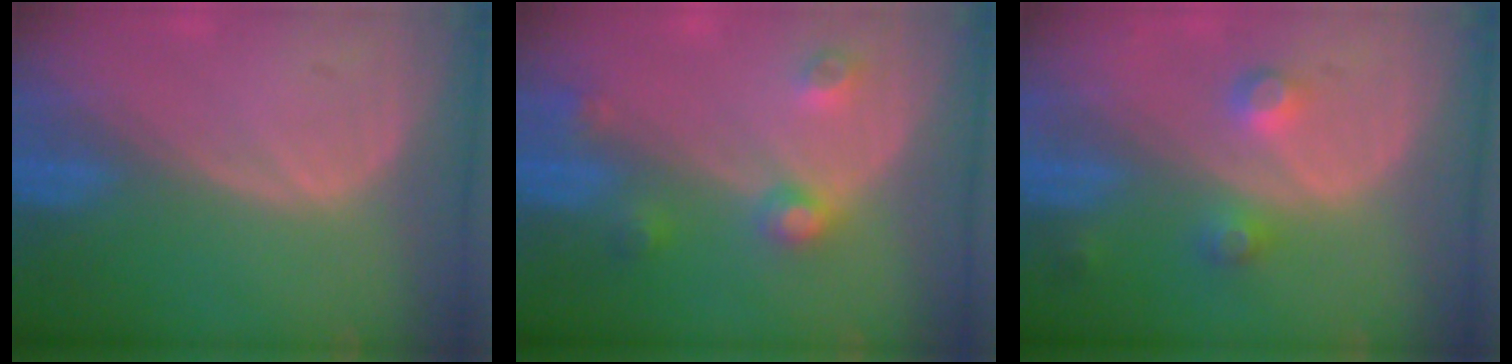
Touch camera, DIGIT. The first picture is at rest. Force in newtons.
{"total": 4.5, "press": 4.0, "slide": 2.1}
{"total": 3.7, "press": 3.5, "slide": 1.2}